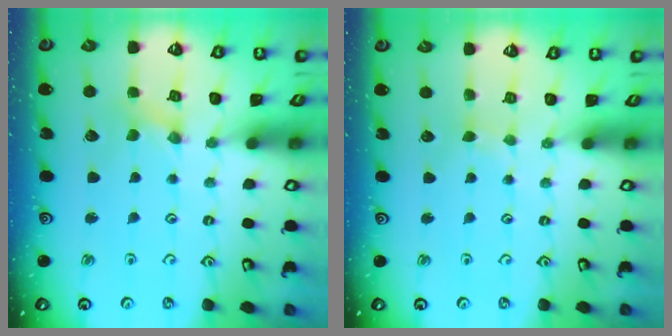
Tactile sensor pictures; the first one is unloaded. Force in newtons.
{"total": 1.2, "press": 1.2, "slide": 0.2}